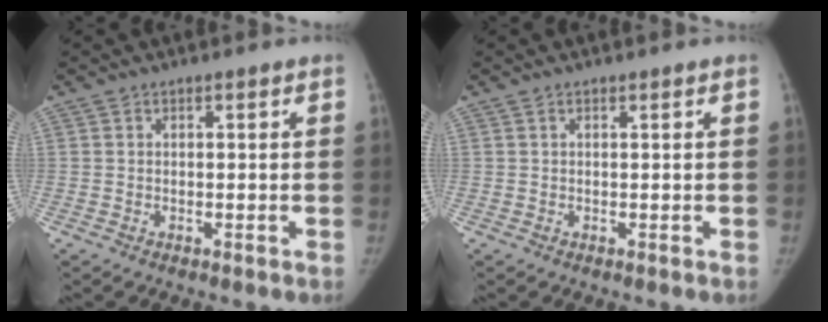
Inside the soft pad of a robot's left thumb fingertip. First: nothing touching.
{"total": 0.0}